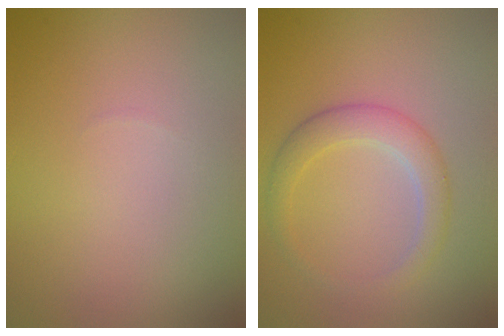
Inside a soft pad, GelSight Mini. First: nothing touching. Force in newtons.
{"total": 2.9, "press": 2.9, "slide": 0.1}